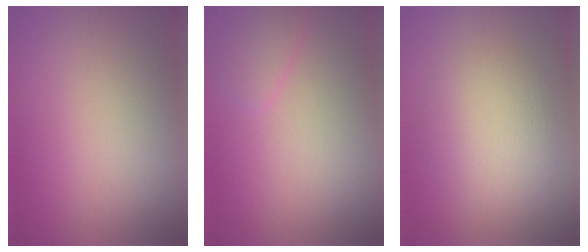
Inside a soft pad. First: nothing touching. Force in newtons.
{"total": 1.5, "press": 1.5, "slide": 0.2}
{"total": 3.9, "press": 3.9, "slide": 0.4}